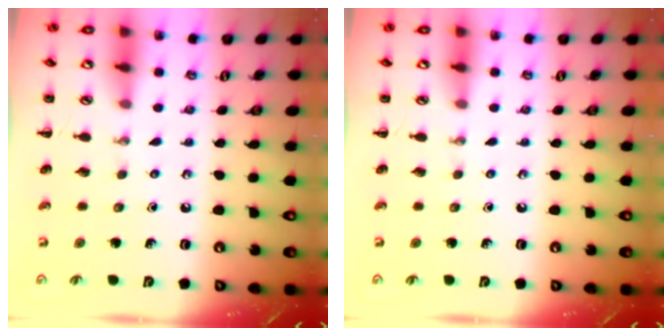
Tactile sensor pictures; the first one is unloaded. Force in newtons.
{"total": 0.0}